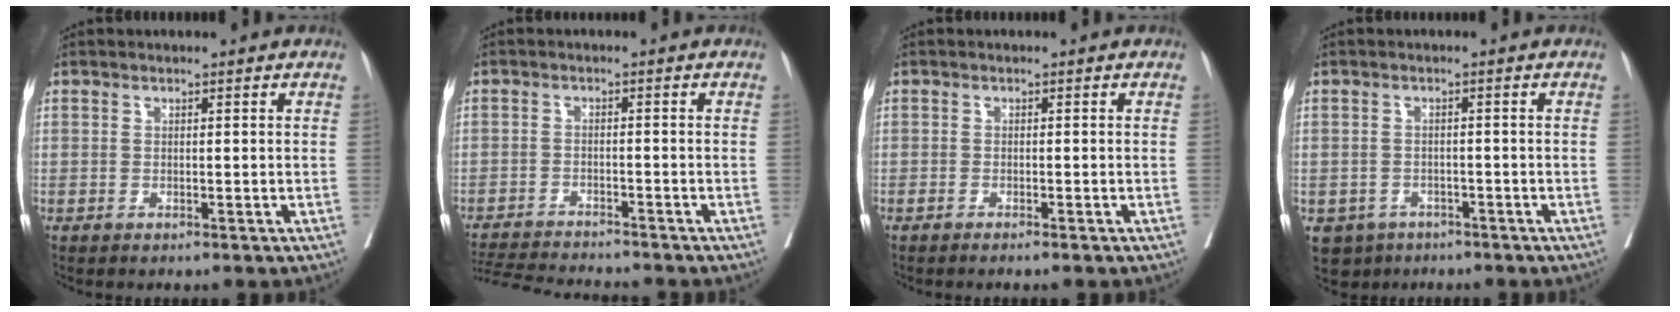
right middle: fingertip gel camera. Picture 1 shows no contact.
{"total": 10.2, "force": [-9.7, 0.4, 3.0], "torque": [-0.047, -0.008, -0.151]}
{"total": 1.8, "force": [-1.5, 0.0, 0.9], "torque": [-0.014, -0.002, -0.019]}
{"total": 4.8, "force": [-3.1, 3.6, 0.6], "torque": [-0.006, 0.004, -0.044]}